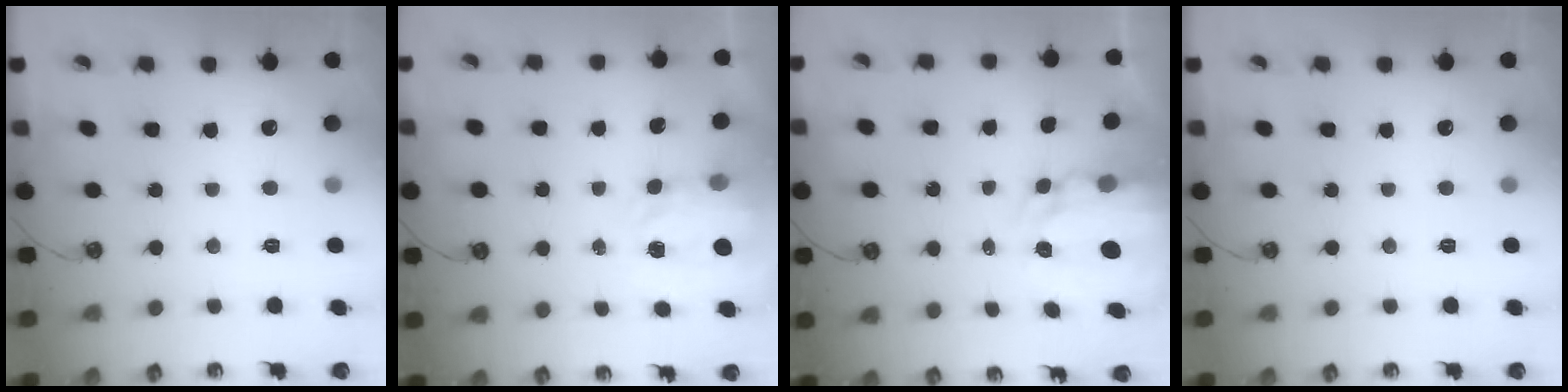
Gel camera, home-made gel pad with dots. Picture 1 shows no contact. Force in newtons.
{"total": 3.6, "press": 3.6, "slide": 0.4}
{"total": 6.3, "press": 6.3, "slide": 0.5}
{"total": 0.0}